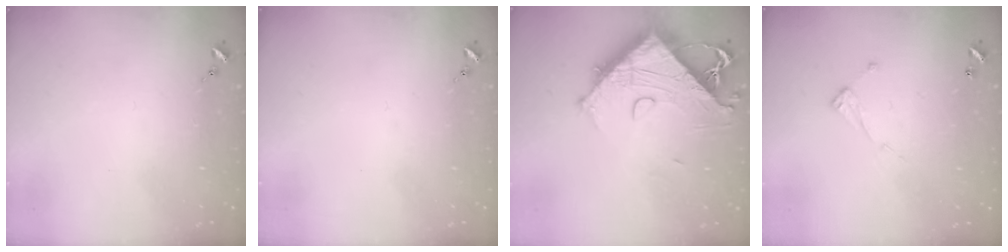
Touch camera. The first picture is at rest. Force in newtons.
{"total": 0.0}
{"total": 13.1, "press": 13.0, "slide": 1.5}
{"total": 6.9, "press": 6.9, "slide": 0.3}